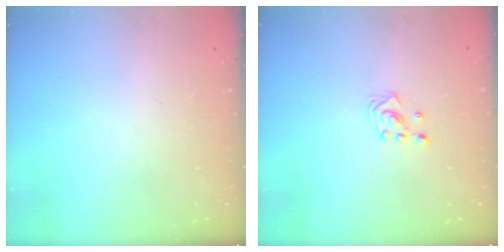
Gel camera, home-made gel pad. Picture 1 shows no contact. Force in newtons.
{"total": 3.2, "press": 3.2, "slide": 0.4}